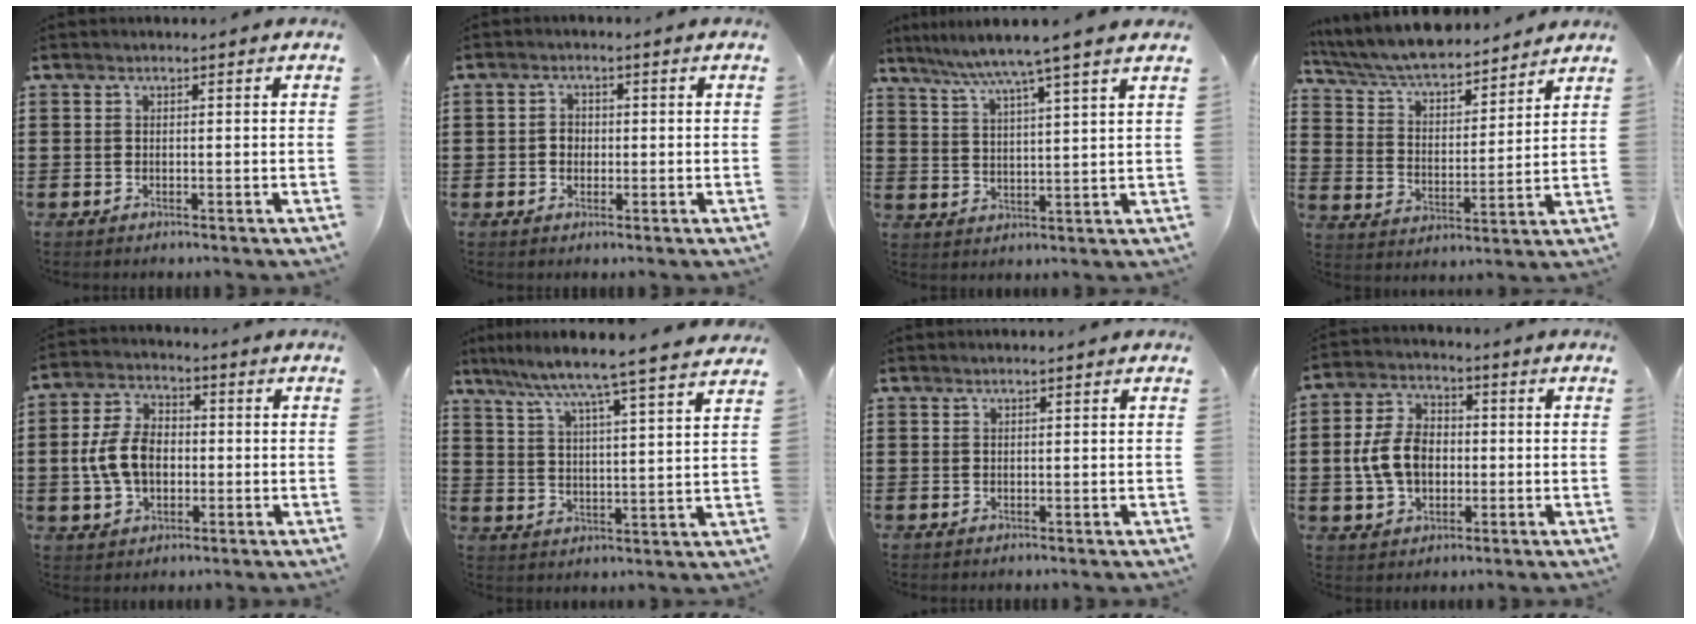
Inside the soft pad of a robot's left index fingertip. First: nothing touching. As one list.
[{"total": 1.9, "force": [-0.2, 1.7, 0.9], "torque": [-0.022, 0.008, -0.007]}, {"total": 6.4, "force": [5.2, -1.1, 3.6], "torque": [-0.087, -0.028, 0.085]}, {"total": 7.0, "force": [6.6, 1.0, 2.1], "torque": [-0.073, -0.042, 0.113]}, {"total": 7.9, "force": [-0.8, 5.5, 5.7], "torque": [-0.146, 0.005, -0.022]}, {"total": 6.3, "force": [5.6, -1.1, 2.6], "torque": [-0.075, -0.044, 0.088]}, {"total": 0.6, "force": [0.5, -0.1, 0.4], "torque": [-0.007, -0.002, 0.009]}, {"total": 8.0, "force": [-0.7, 5.8, 5.5], "torque": [-0.135, 0.009, -0.019]}]